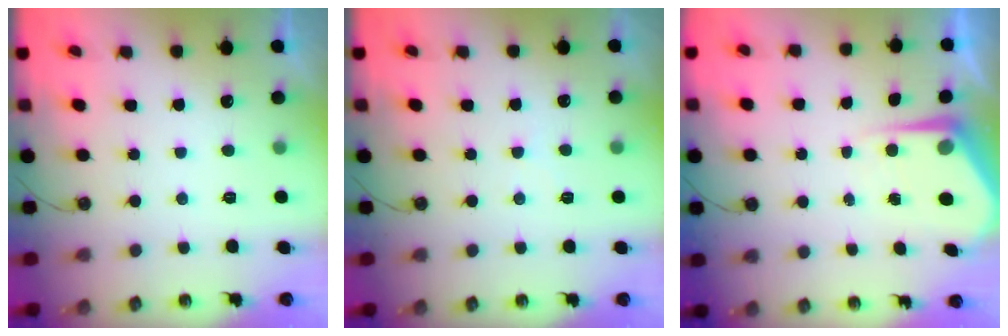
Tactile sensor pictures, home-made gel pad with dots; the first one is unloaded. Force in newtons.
{"total": 4.4, "press": 4.3, "slide": 0.7}
{"total": 6.5, "press": 6.4, "slide": 0.6}